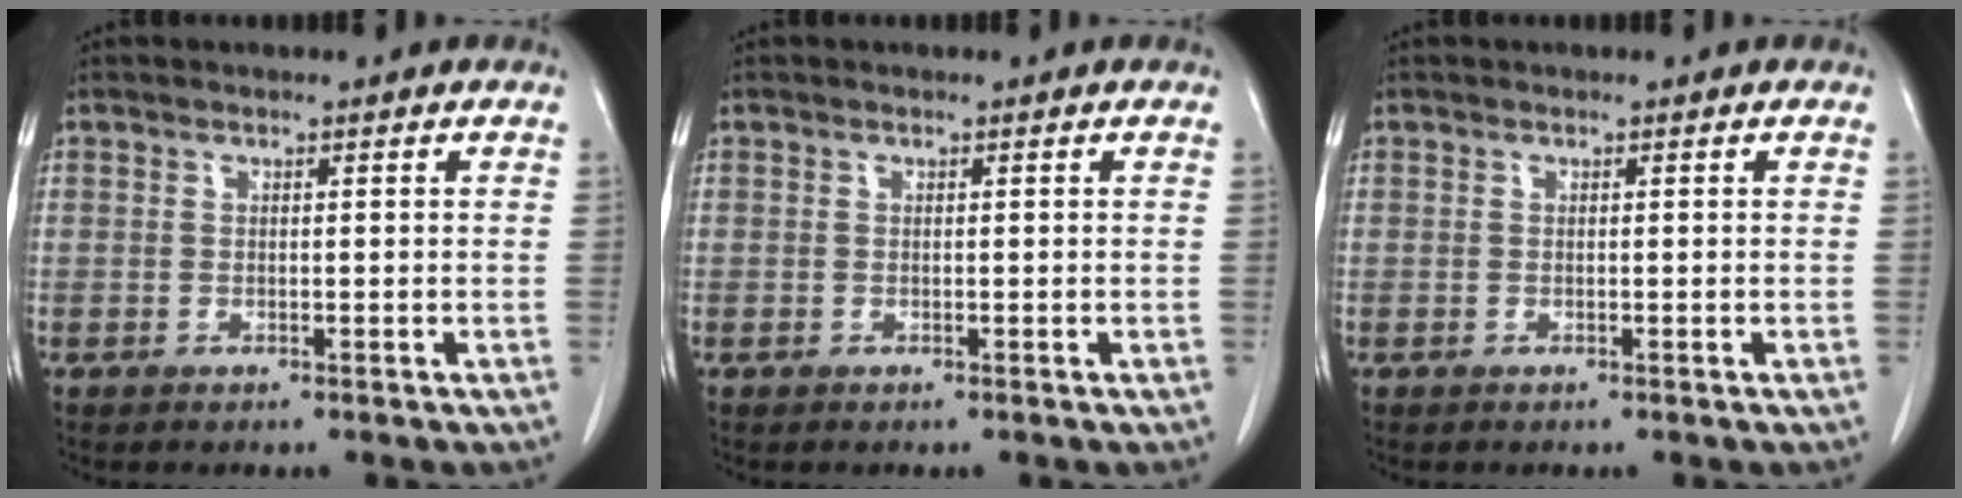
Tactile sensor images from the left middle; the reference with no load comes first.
{"total": 0.0}
{"total": 0.0}